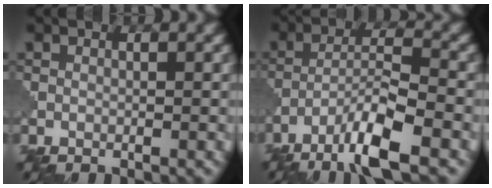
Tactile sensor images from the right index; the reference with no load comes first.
{"total": 6.6, "force": [-4.3, 0.9, 5.0], "torque": [-0.085, 0.005, -0.085]}